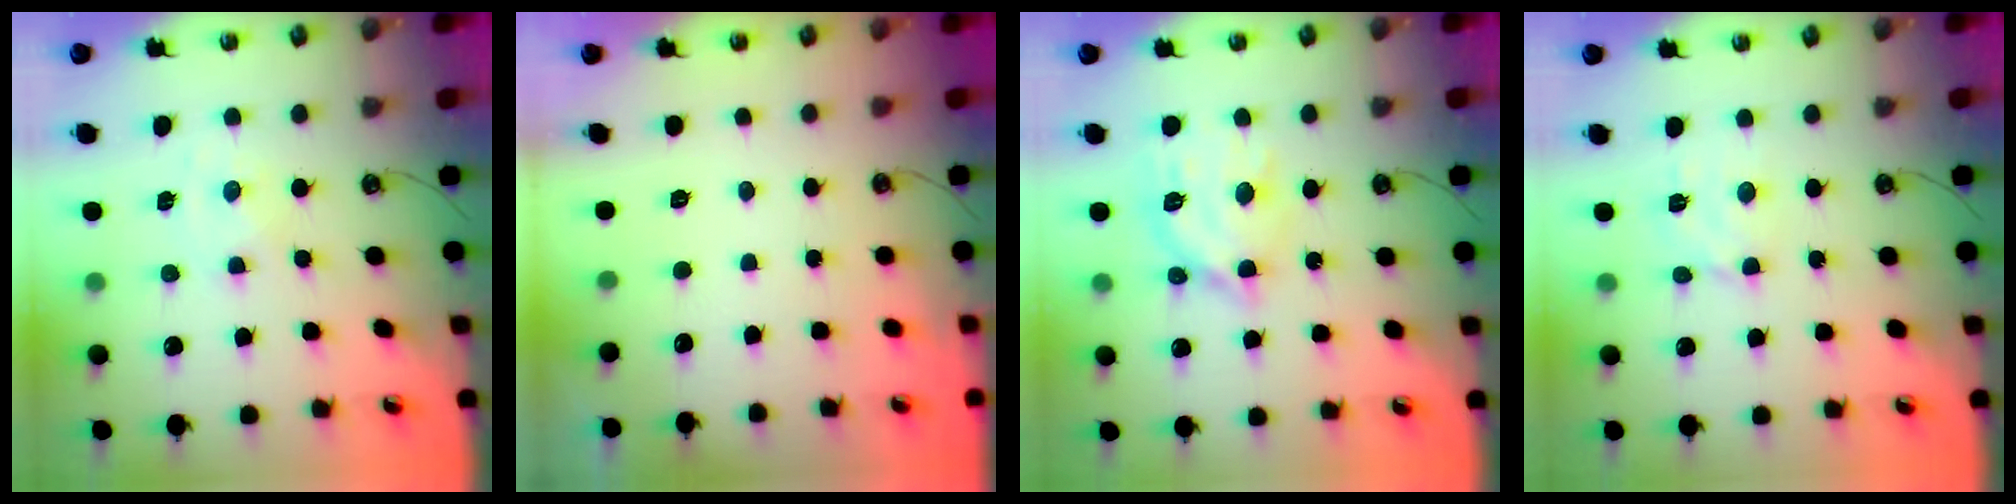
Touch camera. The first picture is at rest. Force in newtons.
{"total": 0.0}
{"total": 13.5, "press": 13.5, "slide": 1.2}
{"total": 4.7, "press": 4.7, "slide": 0.2}